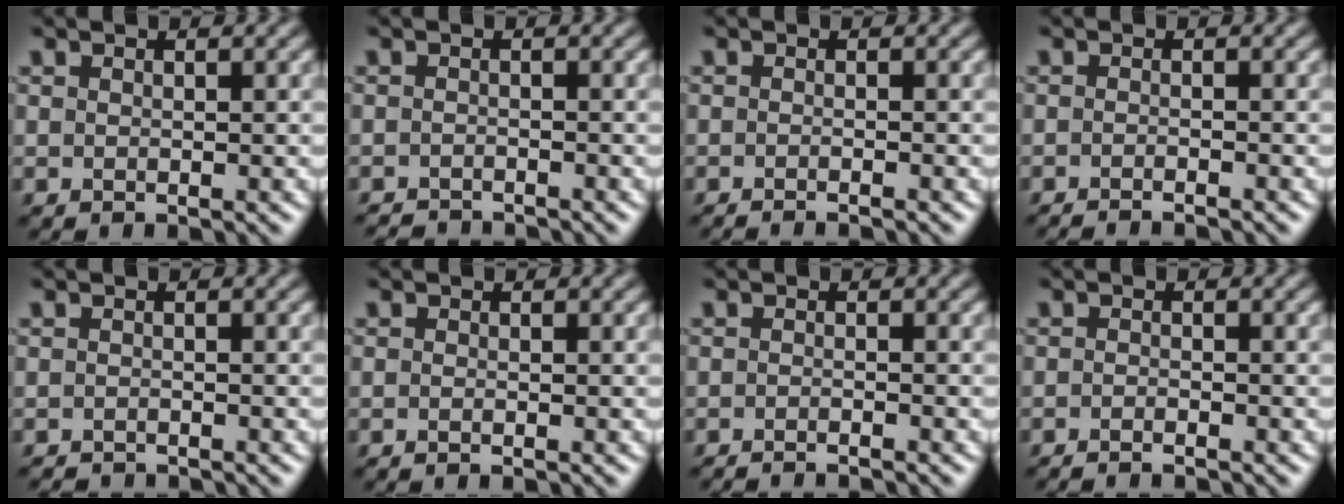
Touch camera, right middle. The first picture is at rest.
{"total": 2.7, "force": [-2.6, 0.4, 0.5], "torque": [-0.005, -0.009, -0.044]}
{"total": 1.9, "force": [-1.2, 0.5, 1.3], "torque": [-0.006, -0.002, -0.024]}
{"total": 2.2, "force": [-1.6, 0.5, 1.4], "torque": [-0.011, -0.003, -0.032]}
{"total": 2.4, "force": [-2.3, 0.3, 0.5], "torque": [-0.005, -0.011, -0.038]}
{"total": 1.1, "force": [-0.5, 0.4, 0.9], "torque": [-0.006, -0.006, -0.014]}
{"total": 2.3, "force": [-1.9, 0.4, 1.3], "torque": [-0.010, -0.002, -0.034]}
{"total": 1.8, "force": [-1.3, 0.4, 1.1], "torque": [-0.016, -0.003, -0.027]}